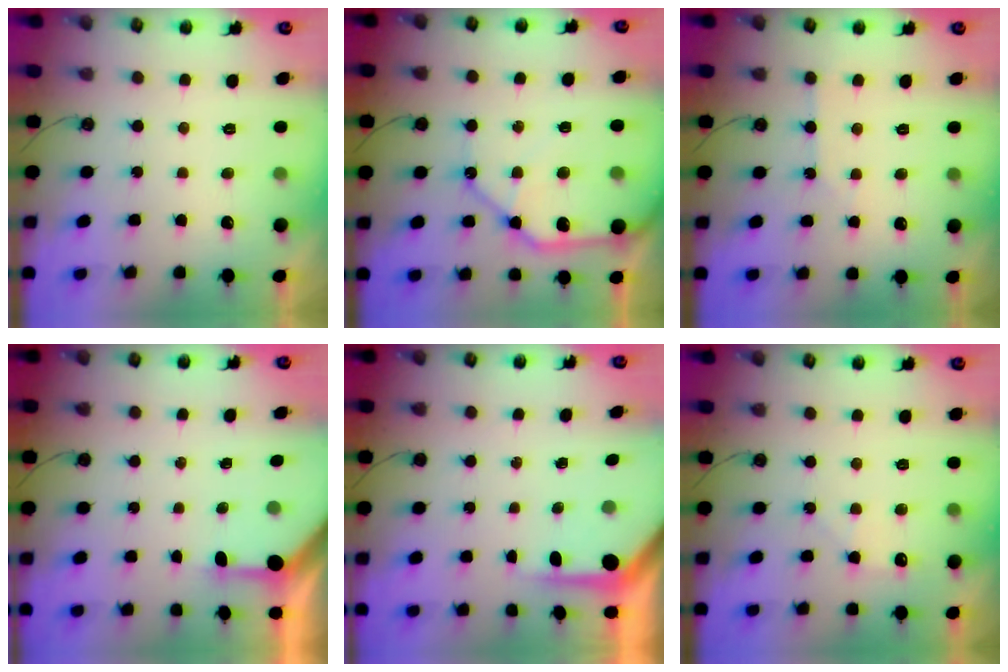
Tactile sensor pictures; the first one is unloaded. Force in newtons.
{"total": 15.8, "press": 15.7, "slide": 2.0}
{"total": 2.6, "press": 2.6, "slide": 0.5}
{"total": 2.9, "press": 2.9, "slide": 0.3}
{"total": 3.7, "press": 3.7, "slide": 0.3}
{"total": 5.8, "press": 5.8, "slide": 0.9}